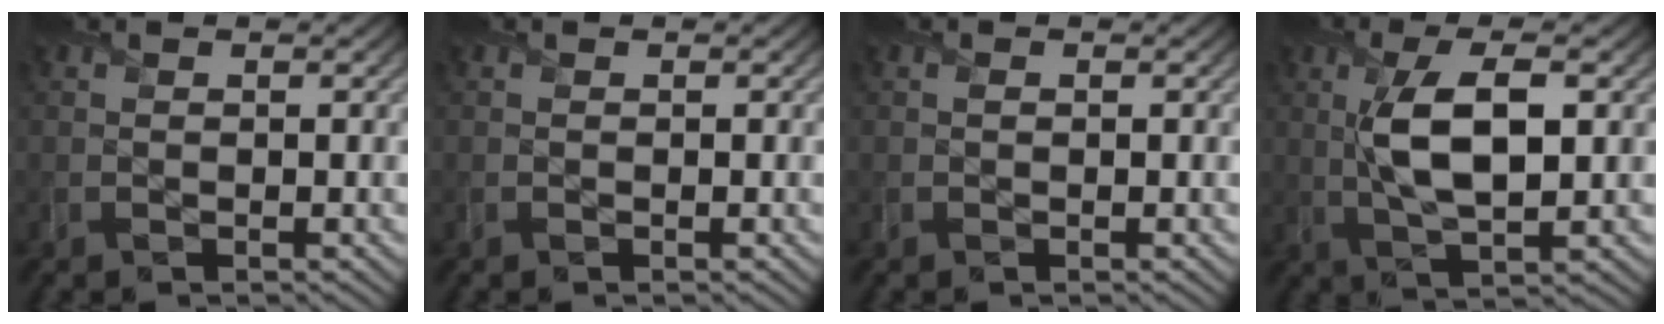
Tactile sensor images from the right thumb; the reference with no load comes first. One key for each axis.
{"total": 0.0}
{"total": 0.0}
{"total": 8.5, "fx": 1.0, "fy": 3.1, "fz": 7.8, "tx": -0.157, "ty": 0.000, "tz": 0.019}